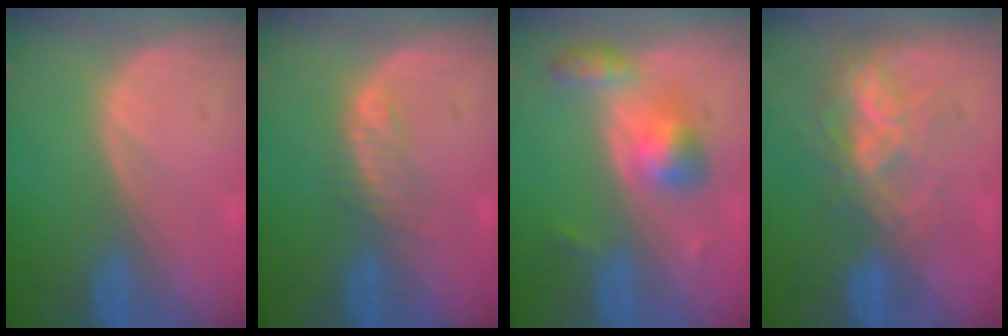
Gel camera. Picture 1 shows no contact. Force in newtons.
{"total": 2.3, "press": 2.3, "slide": 0.2}
{"total": 5.5, "press": 5.3, "slide": 1.5}
{"total": 7.3, "press": 6.1, "slide": 3.9}